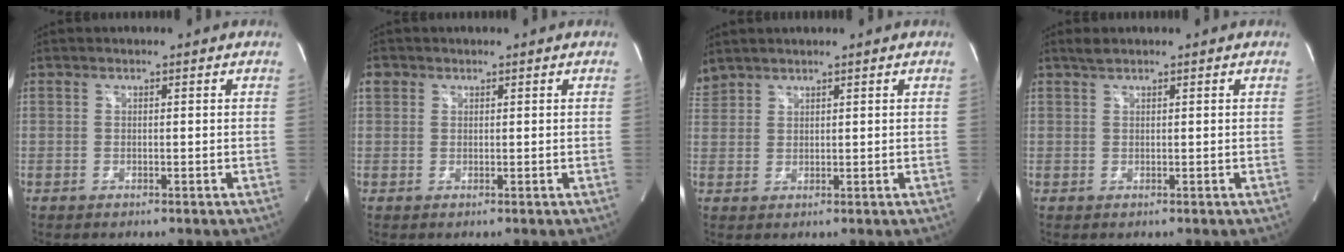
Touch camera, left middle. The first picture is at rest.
{"total": 1.5, "force": [0.8, 1.2, 0.3], "torque": [-0.001, 0.010, 0.012]}
{"total": 2.9, "force": [2.9, 0.7, 0.3], "torque": [-0.019, 0.022, 0.063]}
{"total": 0.9, "force": [0.8, 0.2, 0.4], "torque": [-0.014, 0.007, 0.017]}